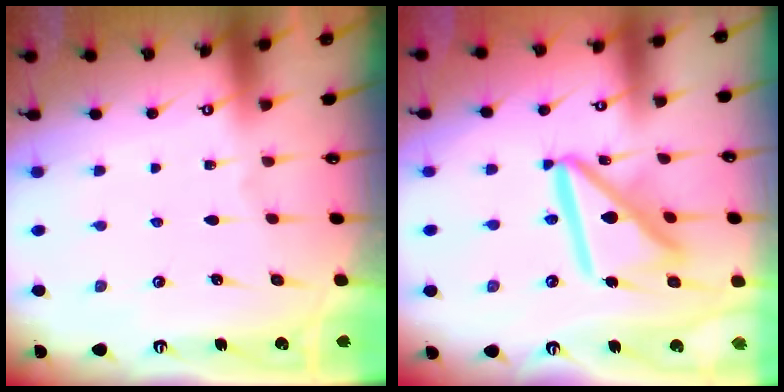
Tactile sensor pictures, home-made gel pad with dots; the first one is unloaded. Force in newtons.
{"total": 16.4, "press": 16.3, "slide": 1.7}